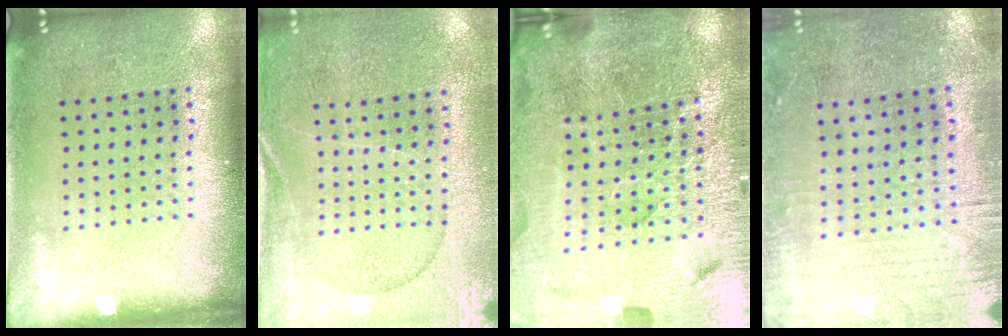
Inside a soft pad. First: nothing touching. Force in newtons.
{"total": 0.6, "press": 0.5, "slide": 0.3}
{"total": 5.7, "press": 5.2, "slide": 2.2}
{"total": 0.7, "press": 0.5, "slide": 0.5}